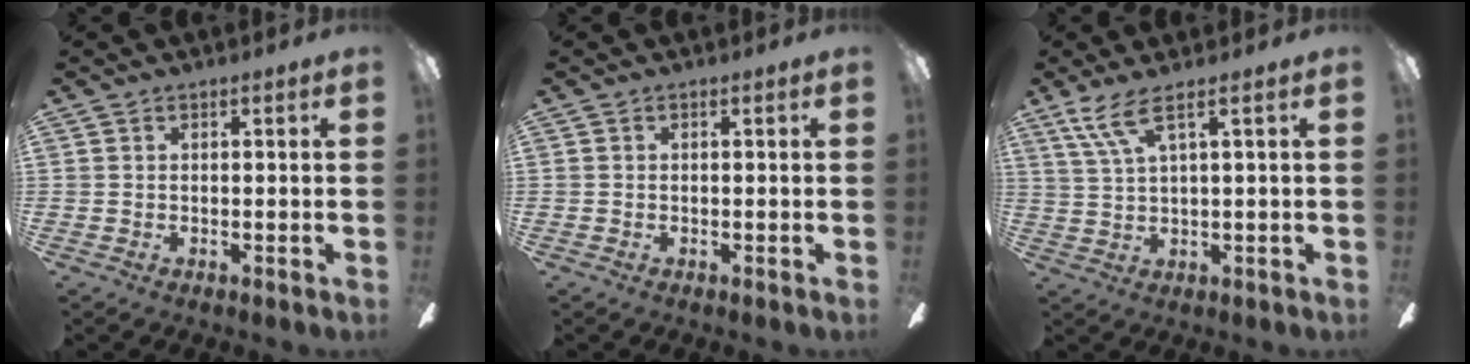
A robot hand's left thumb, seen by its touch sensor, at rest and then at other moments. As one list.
[{"total": 0.0}, {"total": 7.2, "force": [4.1, 1.5, 5.7], "torque": [-0.118, -0.002, 0.075]}]